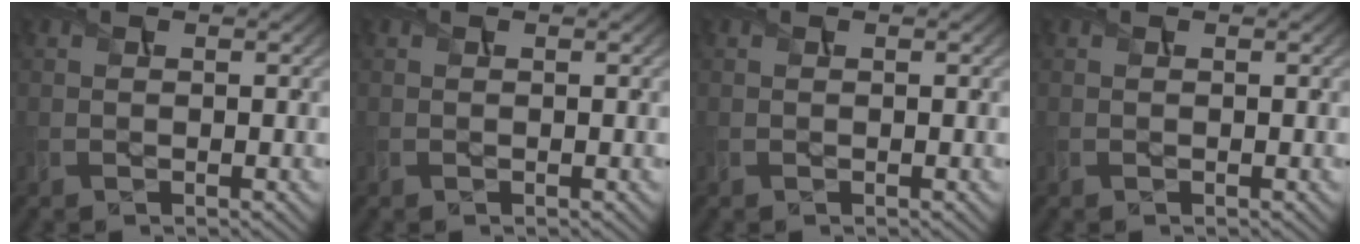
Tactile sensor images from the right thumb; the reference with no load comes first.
{"total": 0.0}
{"total": 0.0}
{"total": 0.0}